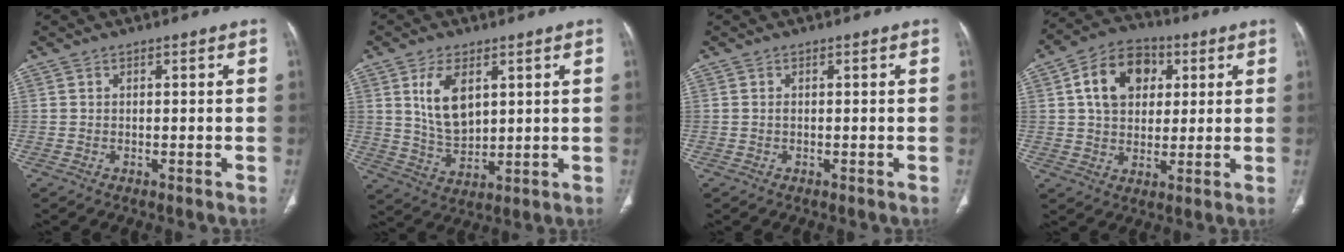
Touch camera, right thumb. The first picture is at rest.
{"total": 9.3, "force": [3.3, 5.1, 7.0], "torque": [-0.116, -0.018, 0.072]}
{"total": 0.0}
{"total": 12.6, "force": [3.6, 9.2, 7.9], "torque": [-0.104, 0.005, 0.053]}